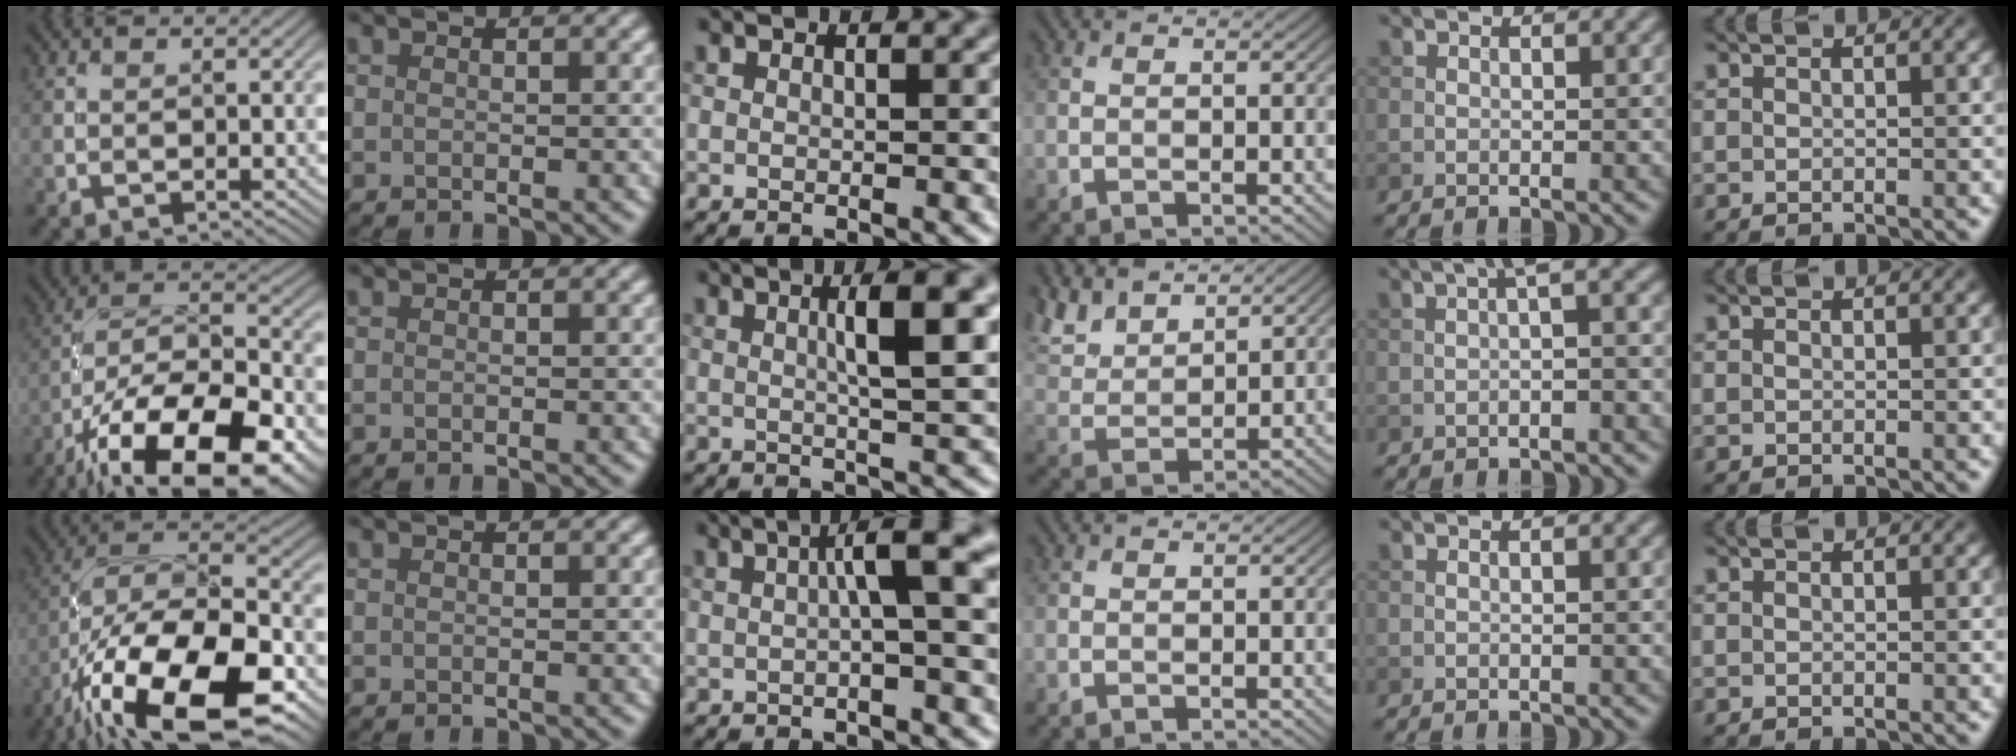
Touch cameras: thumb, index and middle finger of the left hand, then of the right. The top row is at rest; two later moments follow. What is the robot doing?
{"motion": "unscrew", "object": "medicine bottle"}